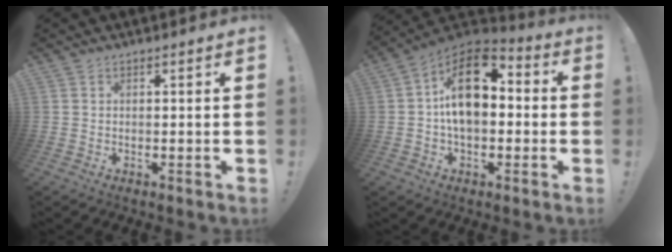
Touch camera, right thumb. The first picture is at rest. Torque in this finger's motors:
{"motor_torque": [0.56, 0.53, 0.19, -0.01, 0.30]}